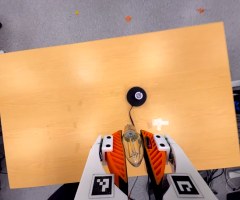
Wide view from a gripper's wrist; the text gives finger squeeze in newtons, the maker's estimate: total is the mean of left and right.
{"total": 18.2, "left": 19.7, "right": 16.8}